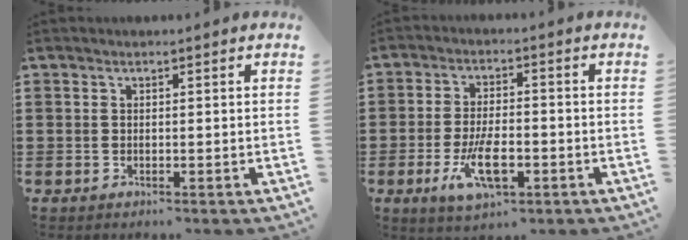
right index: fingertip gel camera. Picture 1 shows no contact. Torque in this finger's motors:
{"motor_torque": [1.76, 0.38, 0.46, 0.13]}